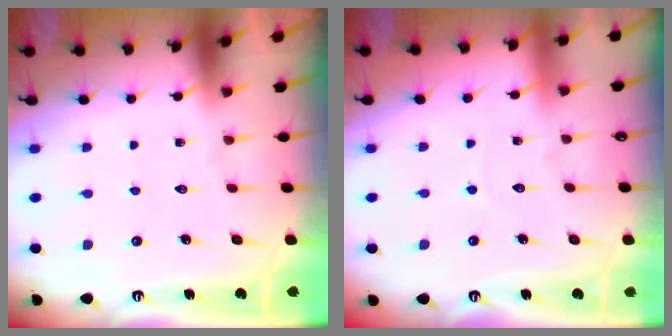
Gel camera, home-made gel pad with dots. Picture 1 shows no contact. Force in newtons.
{"total": 2.5, "press": 2.5, "slide": 0.3}